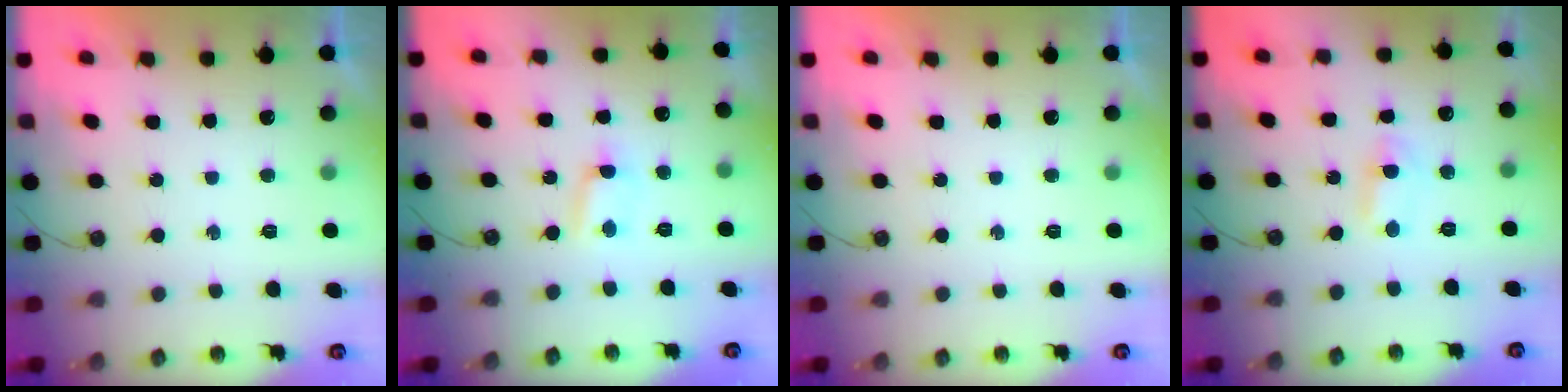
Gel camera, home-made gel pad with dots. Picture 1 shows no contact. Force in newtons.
{"total": 2.5, "press": 2.5, "slide": 0.3}
{"total": 0.0}
{"total": 1.5, "press": 1.3, "slide": 0.7}